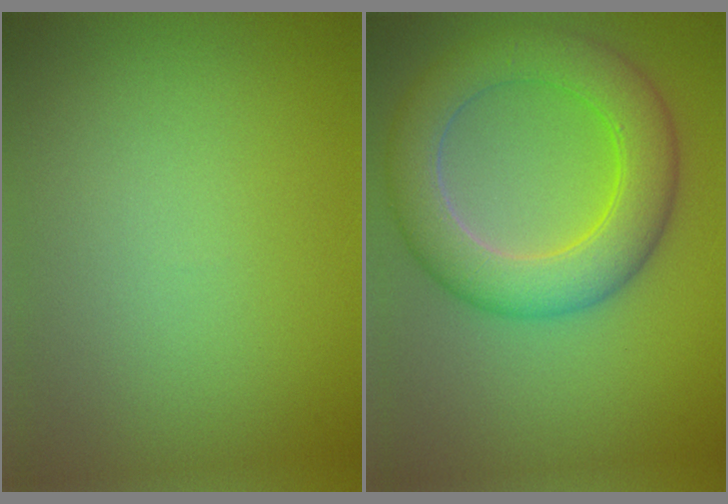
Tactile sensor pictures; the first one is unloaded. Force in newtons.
{"total": 7.5, "press": 7.5, "slide": 0.4}